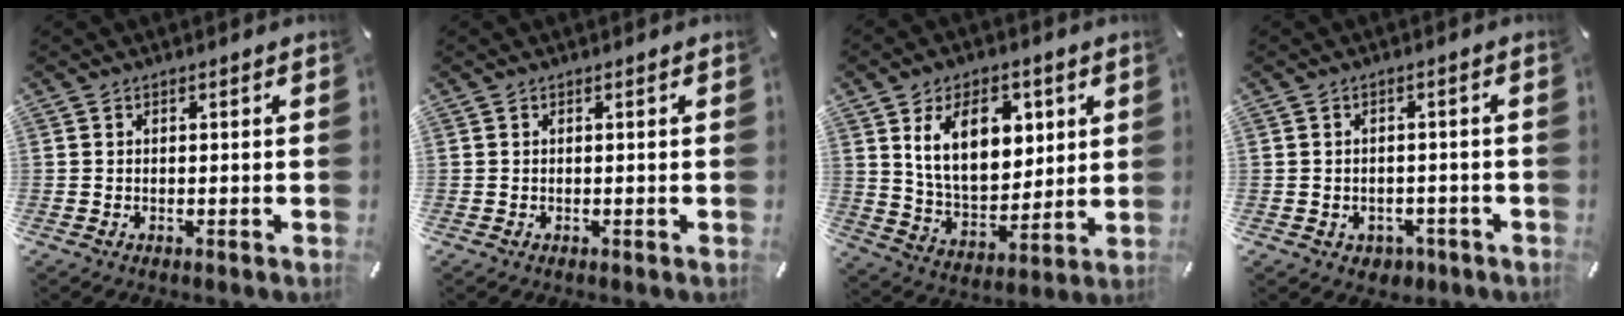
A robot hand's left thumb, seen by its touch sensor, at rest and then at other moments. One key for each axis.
{"total": 0.0}
{"total": 15.0, "fx": 6.0, "fy": 9.8, "fz": 9.6, "tx": -0.153, "ty": -0.008, "tz": 0.110}
{"total": 2.9, "fx": -1.0, "fy": 2.6, "fz": 1.0, "tx": -0.010, "ty": 0.002, "tz": -0.020}